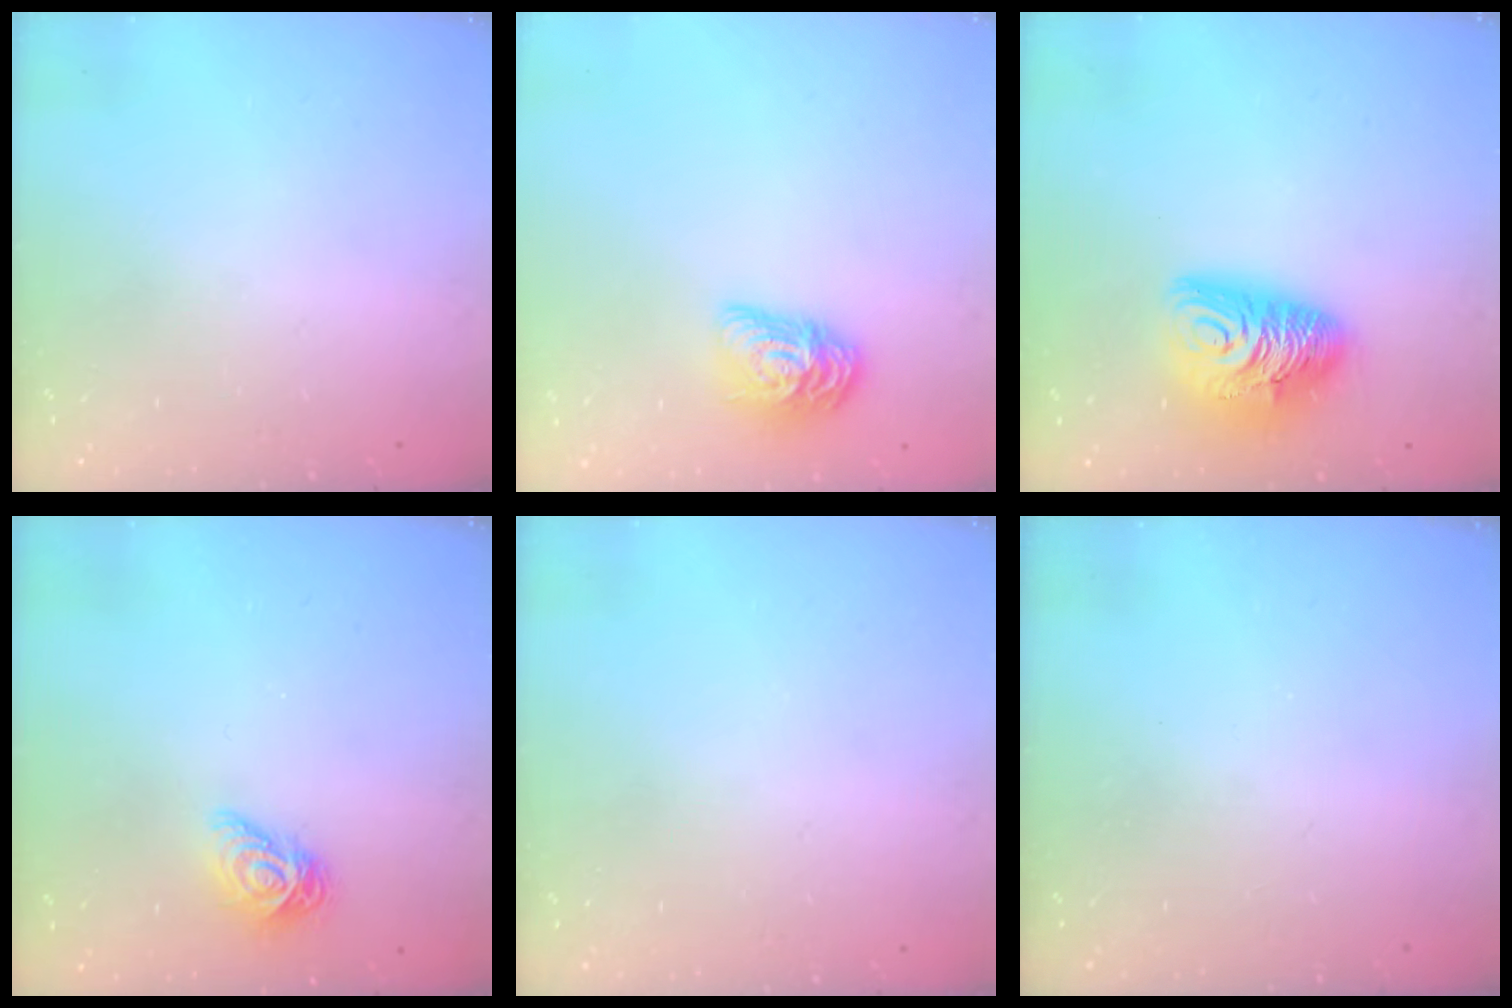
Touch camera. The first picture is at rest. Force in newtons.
{"total": 11.2, "press": 11.2, "slide": 0.4}
{"total": 13.0, "press": 12.9, "slide": 1.6}
{"total": 8.4, "press": 8.4, "slide": 0.8}
{"total": 0.0}
{"total": 0.0}